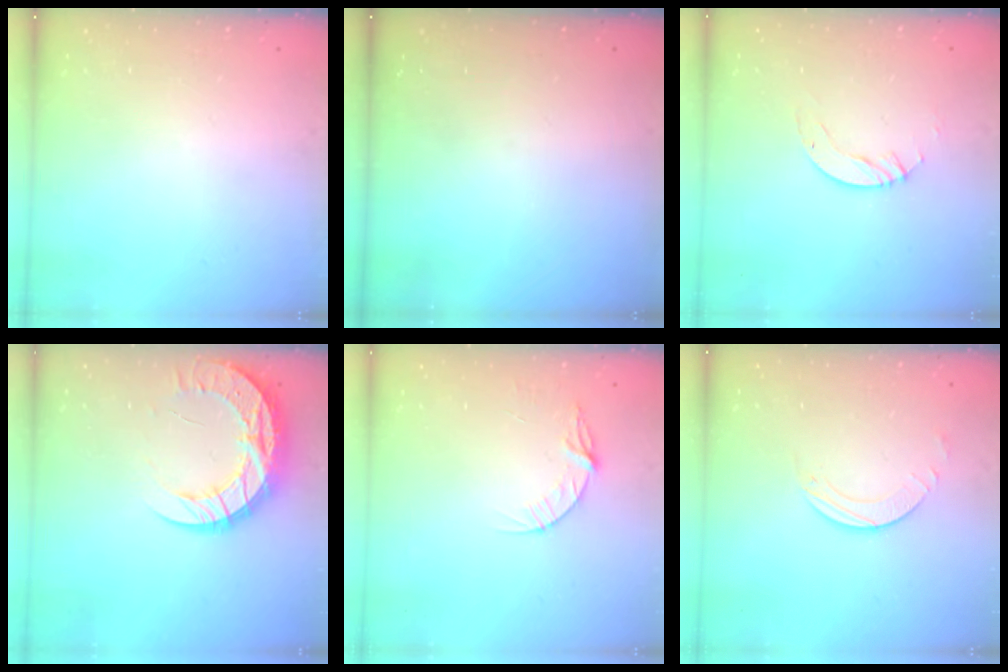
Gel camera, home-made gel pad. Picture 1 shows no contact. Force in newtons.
{"total": 0.0}
{"total": 3.0, "press": 3.0, "slide": 0.2}
{"total": 15.4, "press": 15.4, "slide": 1.1}
{"total": 5.6, "press": 5.6, "slide": 0.6}
{"total": 2.5, "press": 2.5, "slide": 0.2}